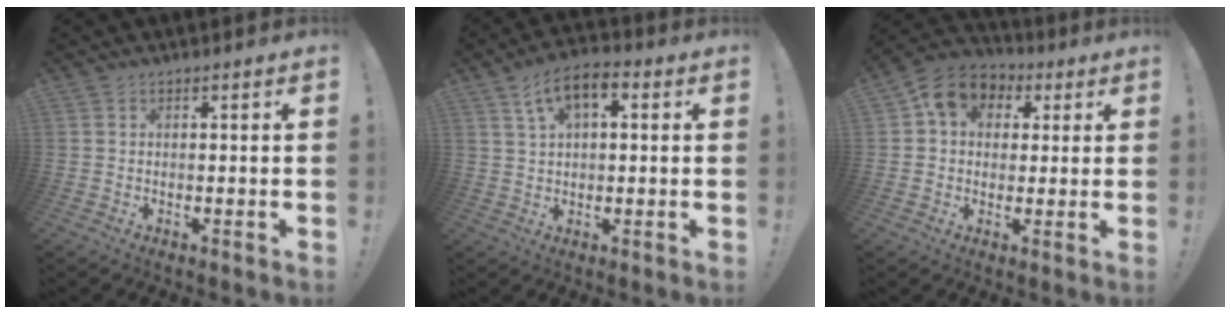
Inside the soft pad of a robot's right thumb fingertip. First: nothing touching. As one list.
[{"total": 8.2, "force": [3.1, 4.4, 6.2], "torque": [-0.097, 0.000, 0.058]}, {"total": 9.6, "force": [2.9, 8.0, 4.6], "torque": [-0.061, -0.001, 0.057]}]